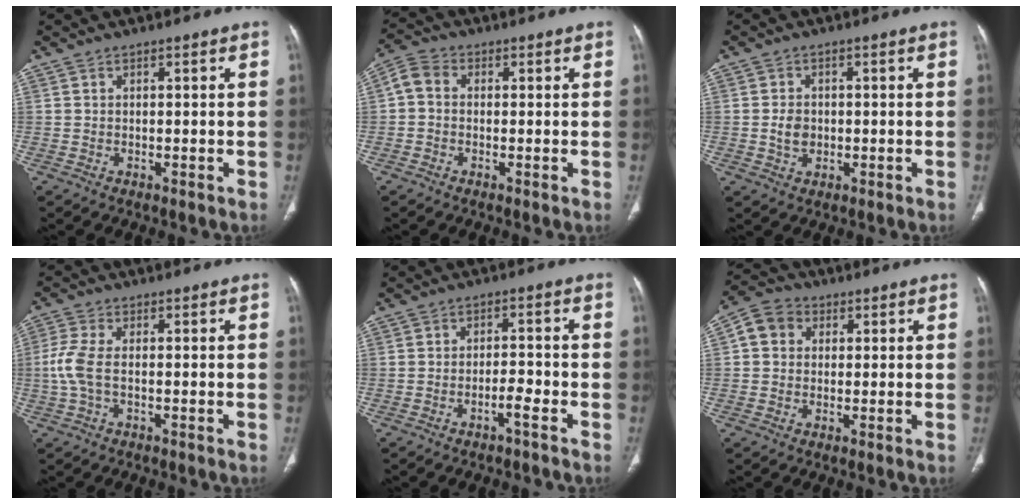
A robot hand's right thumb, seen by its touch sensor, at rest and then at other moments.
{"total": 4.0, "force": [0.0, 3.1, 2.6], "torque": [-0.046, 0.013, -0.013]}
{"total": 3.4, "force": [-0.2, 2.8, 2.0], "torque": [-0.027, 0.003, -0.001]}
{"total": 5.2, "force": [-0.6, 2.3, 4.6], "torque": [-0.132, 0.003, -0.016]}
{"total": 3.1, "force": [-2.0, 0.5, 2.3], "torque": [-0.041, 0.022, -0.034]}
{"total": 6.0, "force": [1.2, 5.1, 2.8], "torque": [-0.037, 0.013, 0.014]}